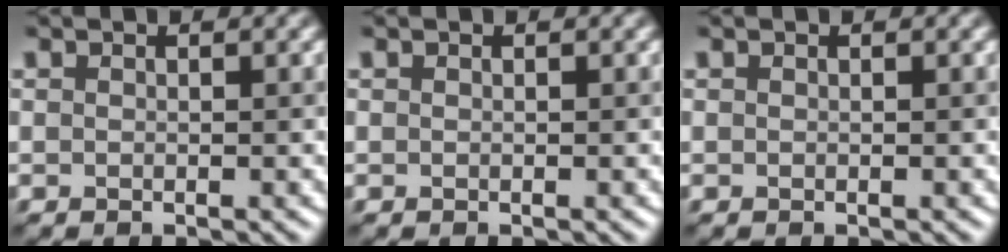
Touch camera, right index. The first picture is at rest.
{"total": 0.0}
{"total": 0.0}